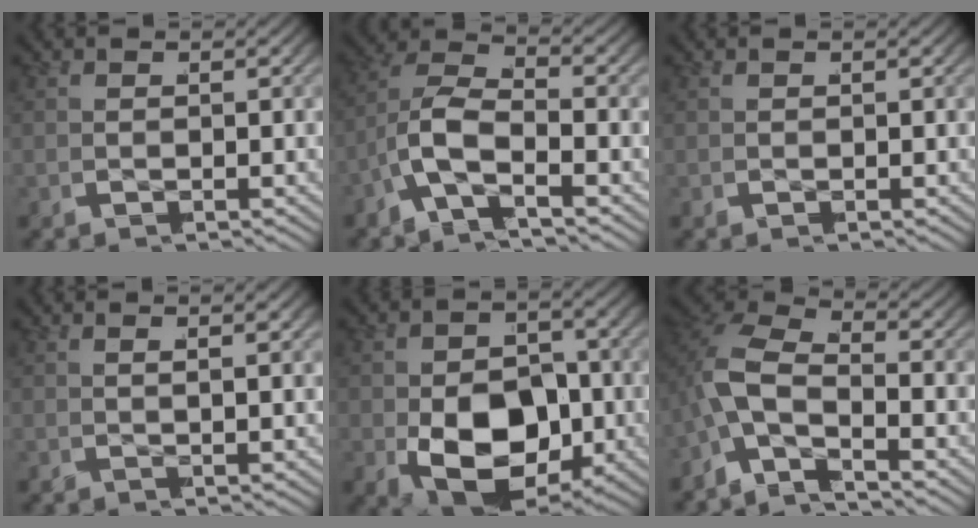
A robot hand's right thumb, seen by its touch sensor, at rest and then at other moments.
{"total": 7.4, "force": [-1.4, 4.9, 5.3], "torque": [-0.142, -0.022, -0.030]}
{"total": 0.0}
{"total": 1.3, "force": [0.6, -1.1, 0.2], "torque": [0.000, 0.013, 0.011]}
{"total": 12.2, "force": [-2.2, 8.1, 8.8], "torque": [-0.185, -0.059, -0.008]}
{"total": 7.2, "force": [-1.3, 5.0, 5.0], "torque": [-0.131, -0.024, -0.032]}